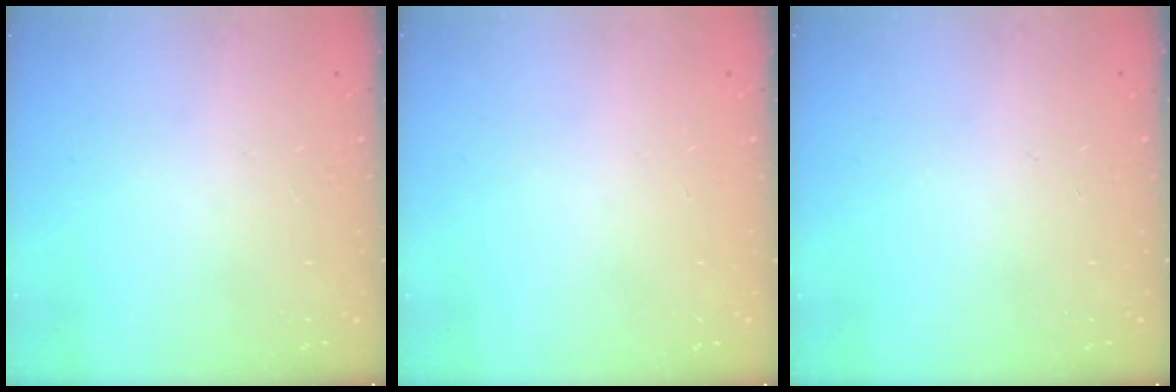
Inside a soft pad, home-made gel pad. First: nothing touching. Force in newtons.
{"total": 0.0}
{"total": 0.0}